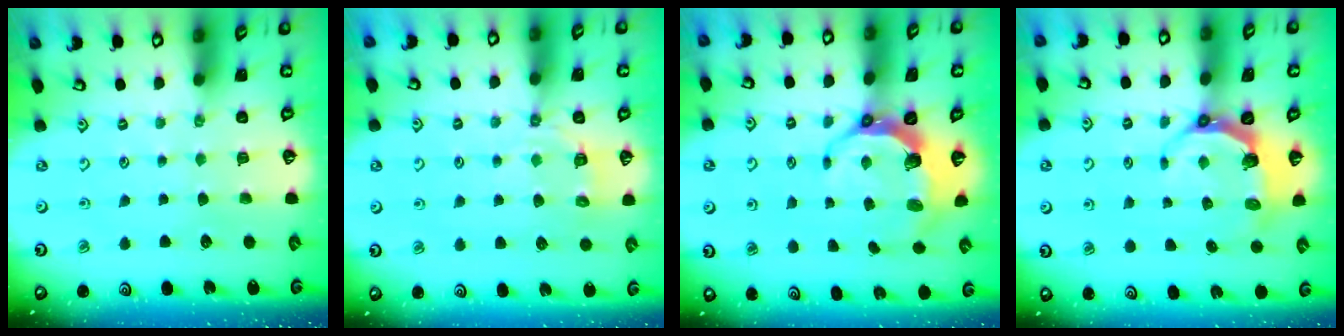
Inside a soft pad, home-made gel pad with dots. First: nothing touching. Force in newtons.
{"total": 6.0, "press": 5.8, "slide": 1.7}
{"total": 8.0, "press": 6.4, "slide": 4.8}
{"total": 5.2, "press": 3.8, "slide": 3.5}